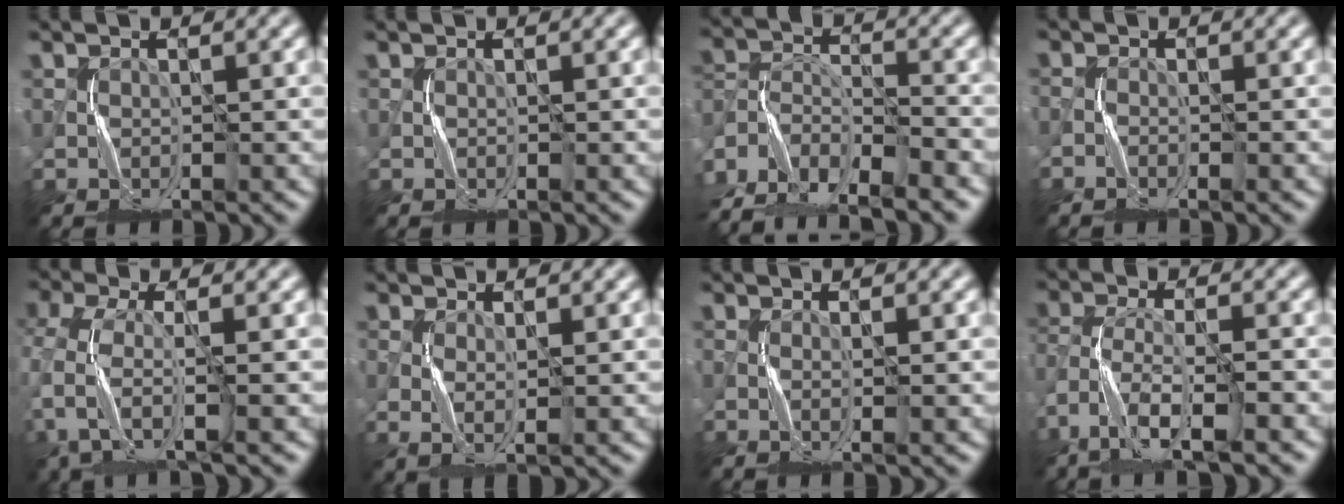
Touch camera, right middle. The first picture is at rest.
{"total": 0.0}
{"total": 11.6, "force": [-10.2, 3.4, 4.3], "torque": [-0.076, -0.010, -0.178]}
{"total": 1.5, "force": [-1.4, 0.0, 0.3], "torque": [-0.004, 0.003, -0.032]}
{"total": 4.5, "force": [-1.7, 1.5, 3.9], "torque": [-0.096, -0.007, -0.045]}
{"total": 1.3, "force": [0.0, 0.4, 1.3], "torque": [-0.030, -0.002, 0.001]}
{"total": 0.8, "force": [-0.5, -0.2, 0.6], "torque": [-0.011, 0.003, -0.013]}
{"total": 6.6, "force": [-4.9, 1.6, 4.1], "torque": [-0.081, -0.004, -0.096]}